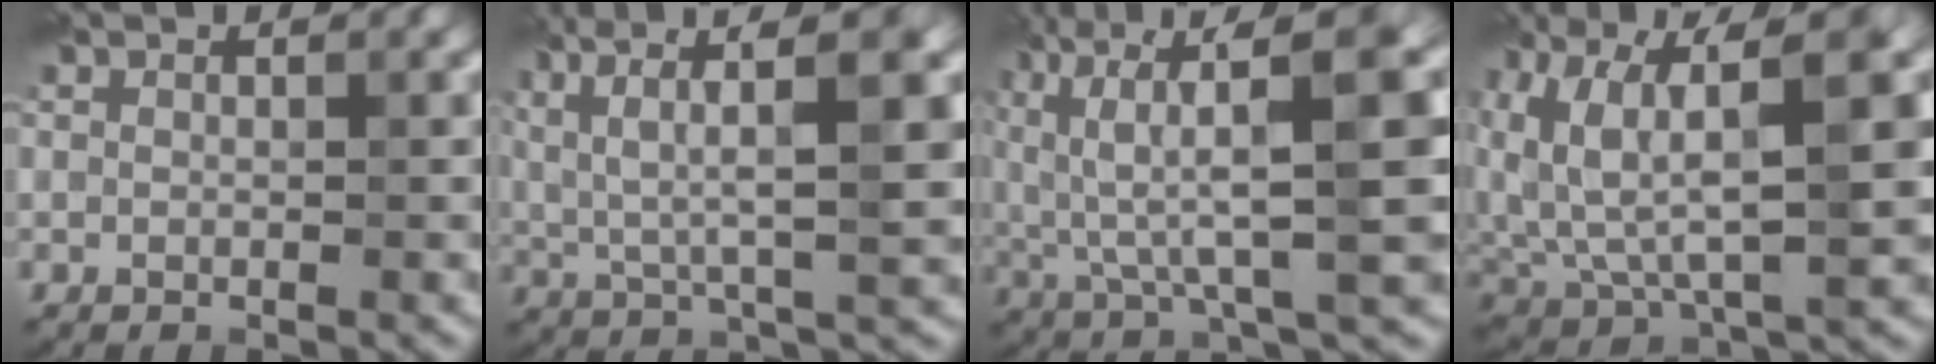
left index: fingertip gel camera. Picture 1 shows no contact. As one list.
[{"total": 8.6, "force": [2.7, 2.0, 7.9], "torque": [-0.139, 0.014, 0.050]}, {"total": 11.6, "force": [3.7, 2.4, 10.7], "torque": [-0.179, 0.026, 0.069]}, {"total": 10.9, "force": [3.0, 4.3, 9.5], "torque": [-0.185, 0.000, 0.059]}]